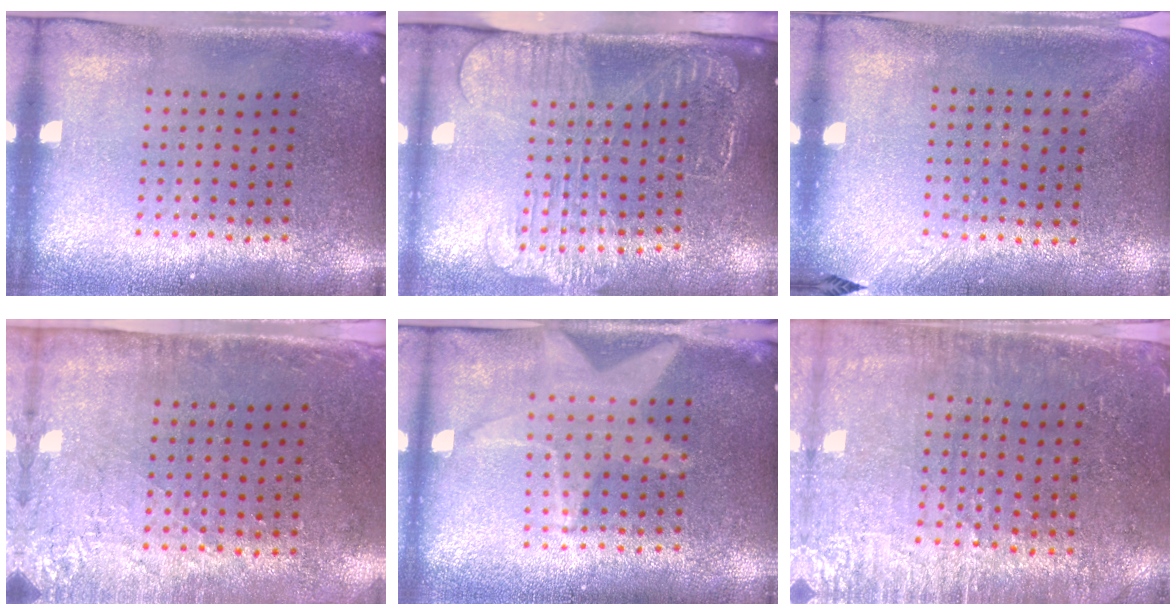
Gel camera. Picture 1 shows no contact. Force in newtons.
{"total": 2.6, "press": 2.1, "slide": 1.6}
{"total": 1.2, "press": 0.9, "slide": 0.7}
{"total": 2.9, "press": 2.3, "slide": 1.6}
{"total": 1.6, "press": 1.5, "slide": 0.6}
{"total": 3.3, "press": 3.0, "slide": 1.5}